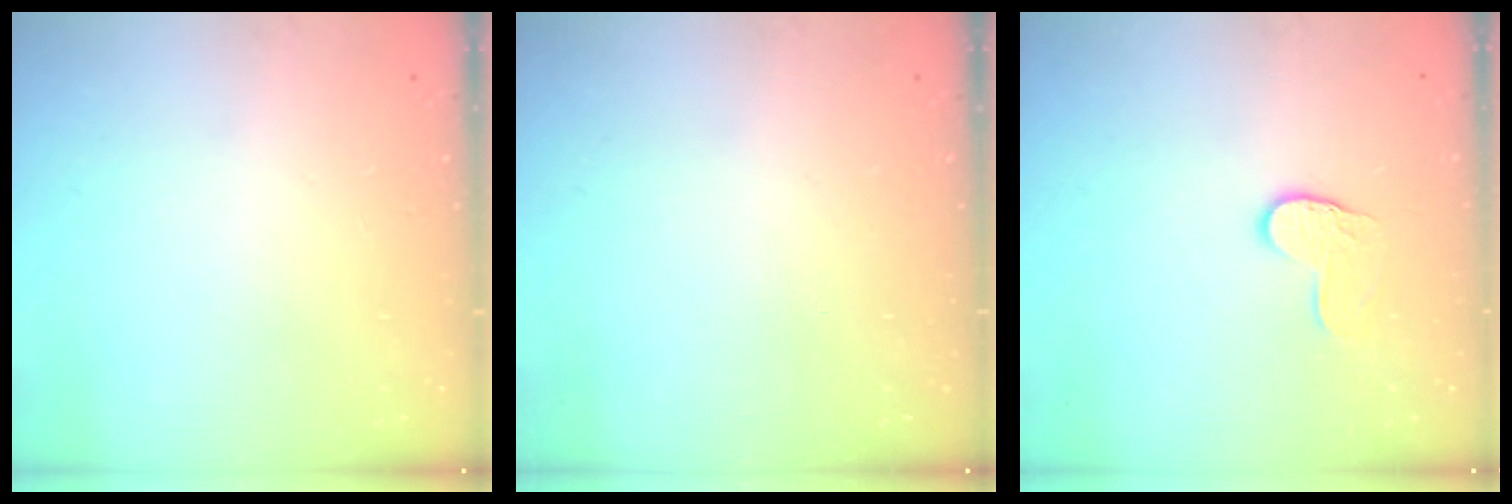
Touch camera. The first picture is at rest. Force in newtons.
{"total": 0.0}
{"total": 6.4, "press": 6.4, "slide": 0.6}